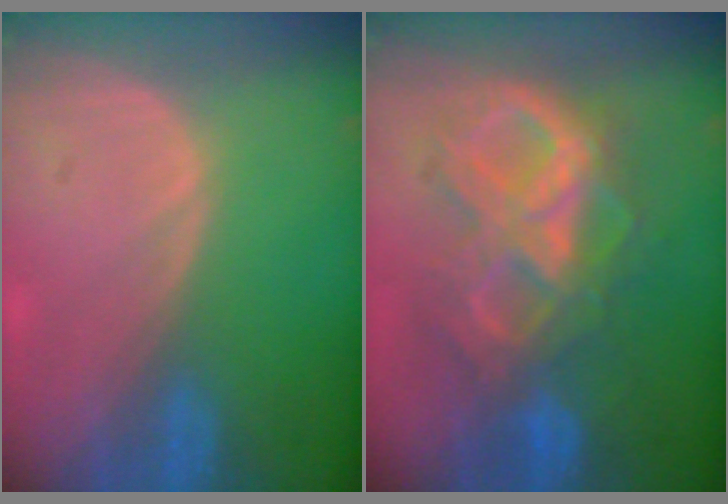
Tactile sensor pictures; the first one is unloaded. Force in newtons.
{"total": 10.5, "press": 10.5, "slide": 1.2}